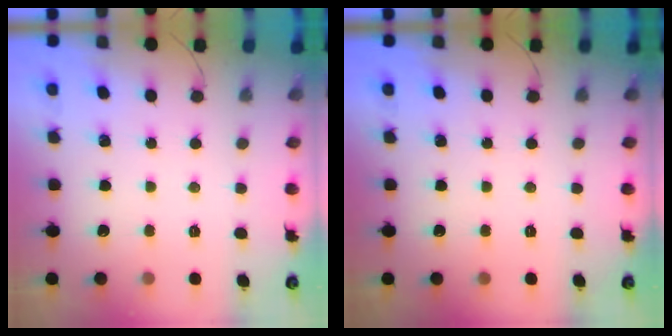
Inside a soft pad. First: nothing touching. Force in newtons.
{"total": 0.0}